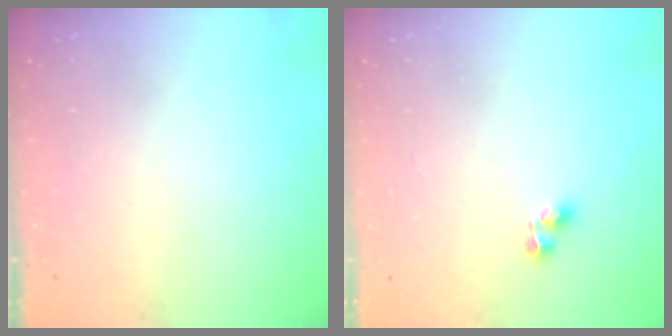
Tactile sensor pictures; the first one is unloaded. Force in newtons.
{"total": 2.9, "press": 2.6, "slide": 1.1}